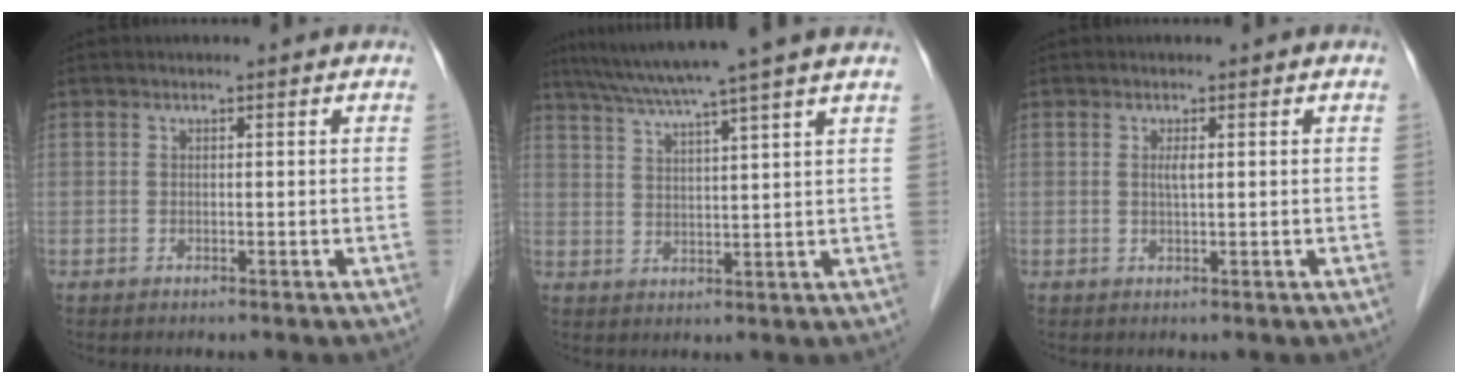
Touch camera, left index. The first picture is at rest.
{"total": 11.8, "force": [9.6, -2.1, 6.5], "torque": [-0.112, 0.012, 0.139]}
{"total": 1.3, "force": [0.3, 0.1, 1.2], "torque": [-0.028, 0.000, 0.005]}